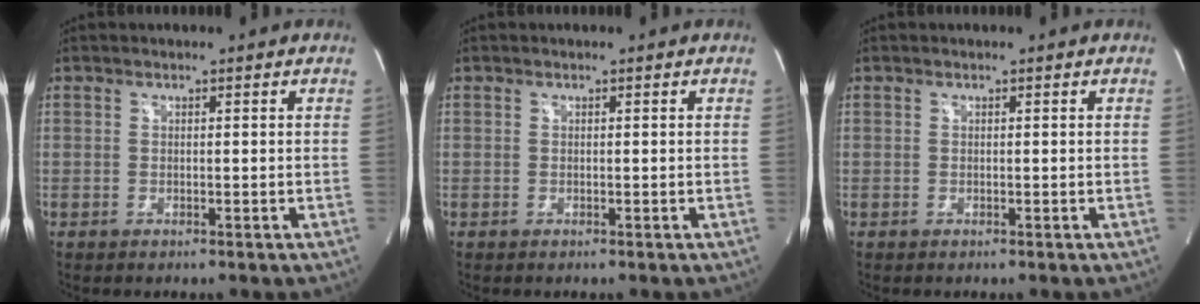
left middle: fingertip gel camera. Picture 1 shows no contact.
{"total": 0.0}
{"total": 0.0}